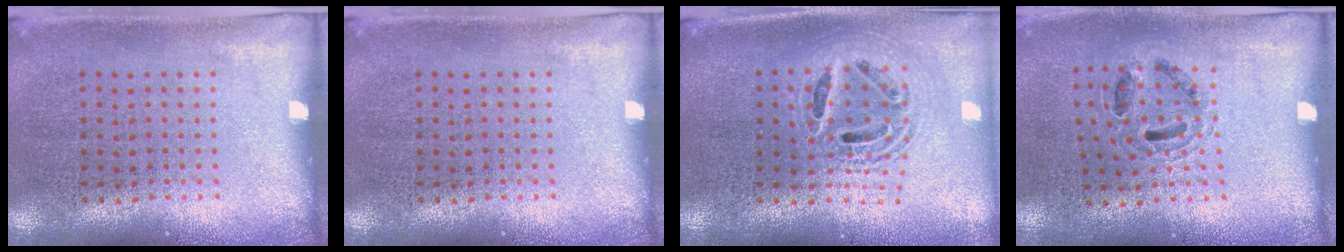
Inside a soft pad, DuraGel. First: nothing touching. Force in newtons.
{"total": 0.0}
{"total": 2.0, "press": 1.6, "slide": 1.3}
{"total": 0.9, "press": 0.8, "slide": 0.3}